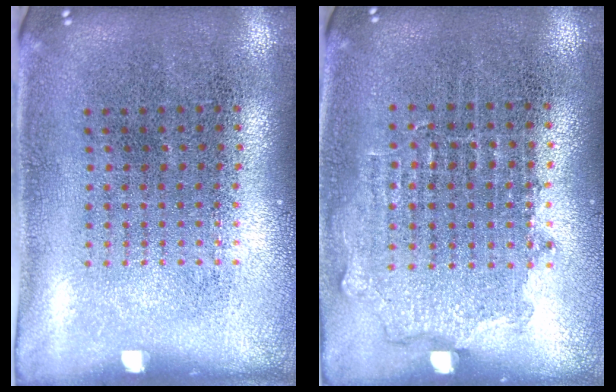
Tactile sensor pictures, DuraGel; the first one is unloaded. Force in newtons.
{"total": 0.8, "press": 0.8, "slide": 0.3}